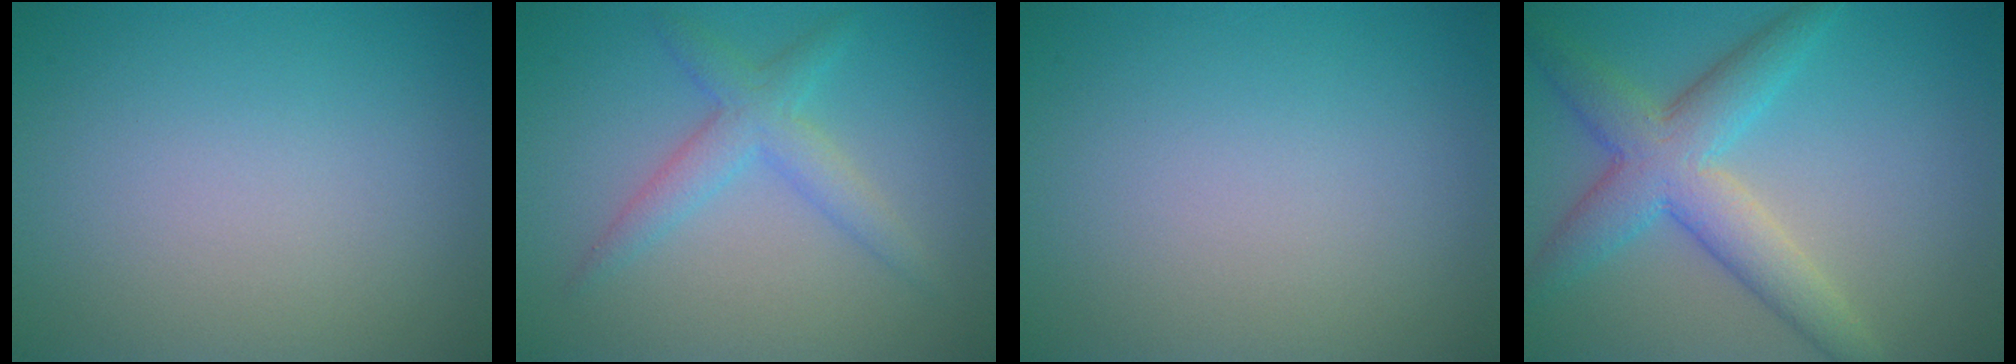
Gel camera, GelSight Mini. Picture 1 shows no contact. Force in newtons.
{"total": 3.0, "press": 3.0, "slide": 0.1}
{"total": 0.0}
{"total": 5.9, "press": 5.9, "slide": 0.1}